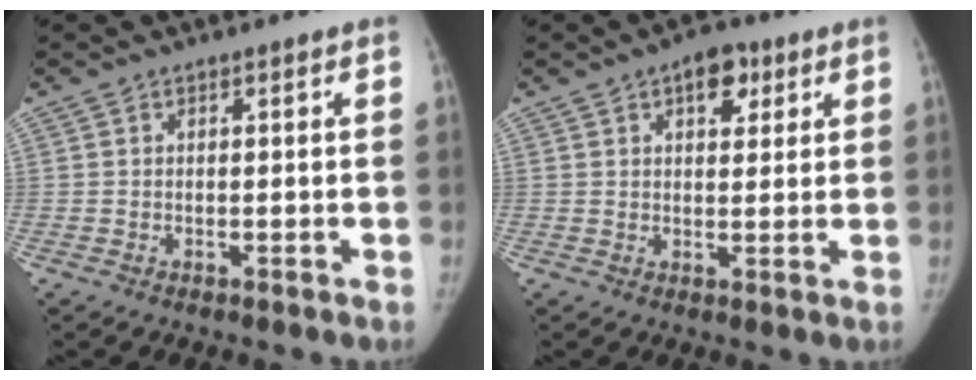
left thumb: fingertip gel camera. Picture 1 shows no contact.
{"total": 6.0, "force": [2.9, 3.6, 3.8], "torque": [-0.022, -0.007, 0.034]}